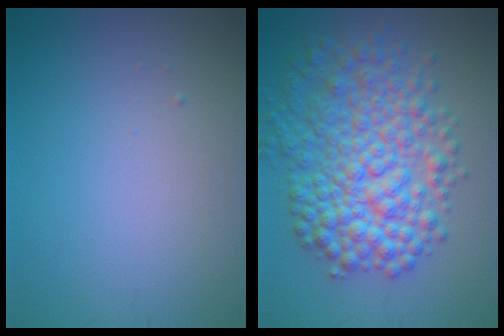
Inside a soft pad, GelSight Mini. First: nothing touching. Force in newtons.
{"total": 8.5, "press": 8.5, "slide": 0.1}